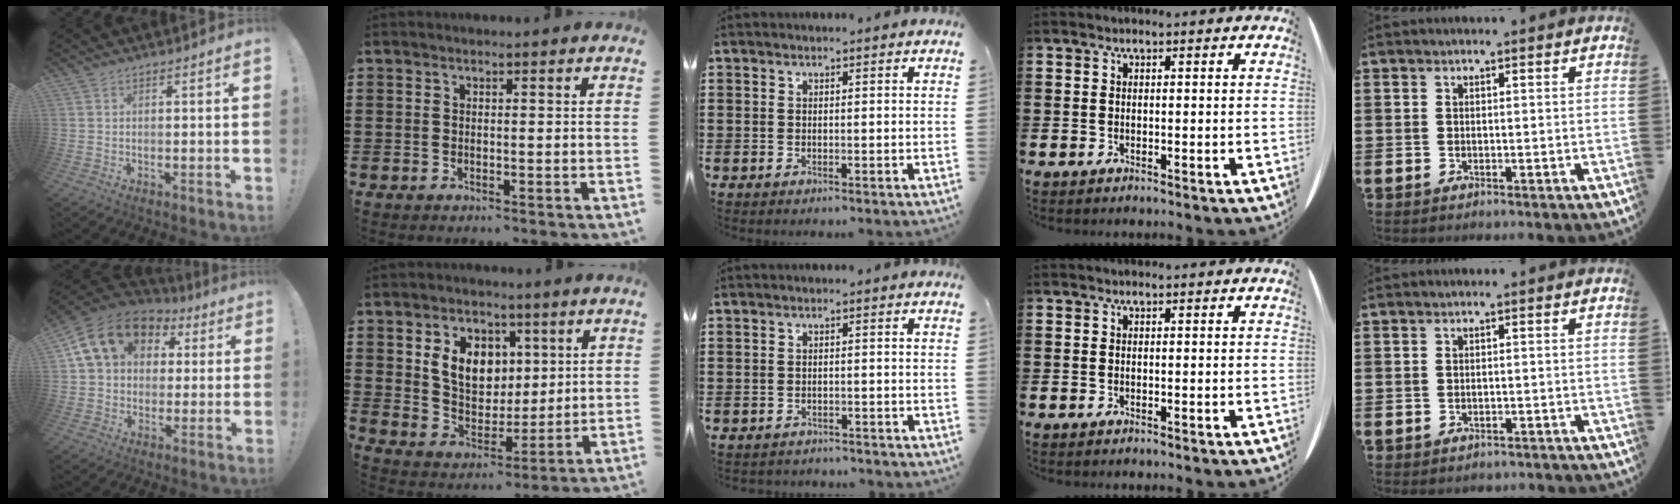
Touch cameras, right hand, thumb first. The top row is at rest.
{"thumb": {"total": 16.3, "force": [6.1, 12.6, 8.3], "torque": [-0.124, -0.014, 0.120]}, "index": {"total": 8.4, "force": [2.6, 6.6, 4.6], "torque": [-0.101, 0.016, 0.046]}, "middle": {"total": 1.5, "force": [-1.5, 0.1, 0.0], "torque": [-0.005, 0.000, -0.032]}, "little": {"total": 0.6, "force": [-0.6, 0.1, 0.0], "torque": [-0.003, -0.002, -0.013]}}